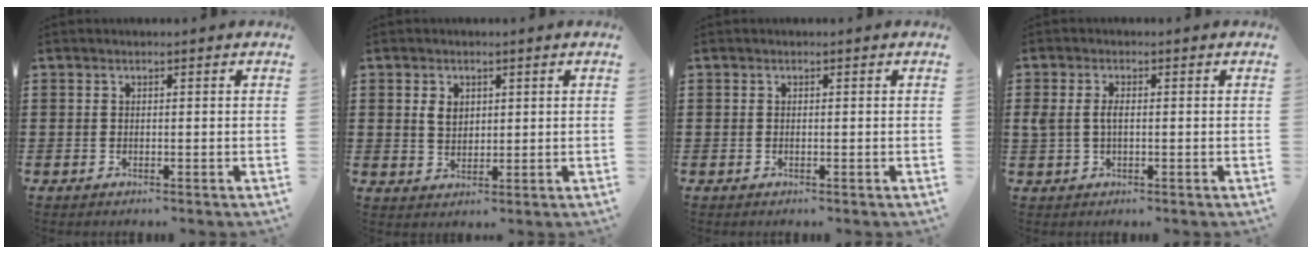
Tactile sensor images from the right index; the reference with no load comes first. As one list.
[{"total": 2.9, "force": [0.9, 2.1, 1.7], "torque": [-0.040, 0.009, 0.016]}, {"total": 0.0}, {"total": 2.7, "force": [0.1, 1.4, 2.3], "torque": [-0.061, 0.000, -0.004]}]